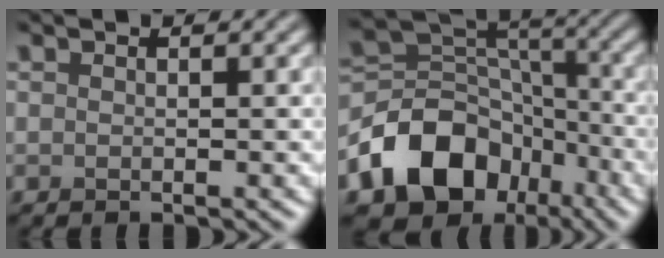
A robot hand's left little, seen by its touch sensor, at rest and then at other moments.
{"total": 10.9, "force": [-5.5, 8.0, 5.1], "torque": [-0.091, 0.003, -0.105]}